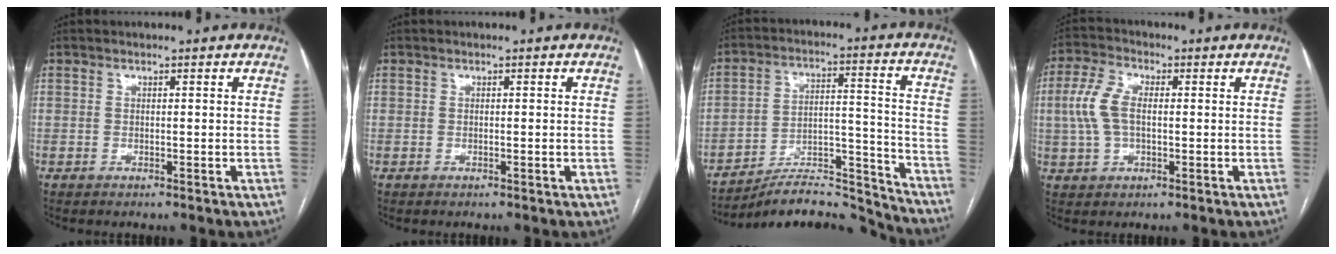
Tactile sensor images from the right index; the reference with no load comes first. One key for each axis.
{"total": 0.0}
{"total": 15.6, "fx": -15.4, "fy": 1.6, "fz": 2.2, "tx": -0.023, "ty": 0.046, "tz": -0.241}
{"total": 6.7, "fx": 0.3, "fy": 3.4, "fz": 5.7, "tx": -0.149, "ty": 0.018, "tz": 0.004}